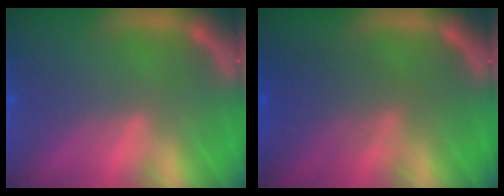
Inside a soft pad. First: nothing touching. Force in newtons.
{"total": 4.1}